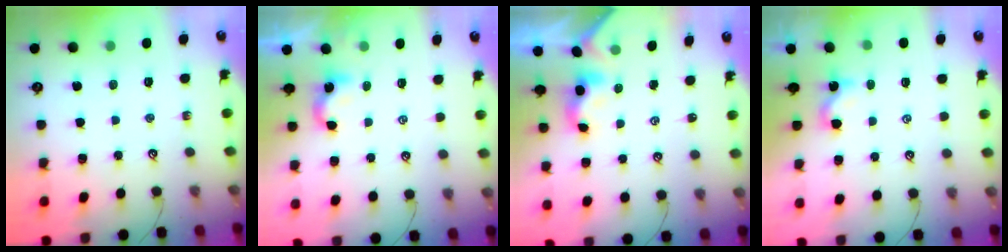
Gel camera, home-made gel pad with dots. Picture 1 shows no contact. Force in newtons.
{"total": 2.1, "press": 2.1, "slide": 0.4}
{"total": 0.9, "press": 0.9, "slide": 0.3}
{"total": 1.8, "press": 1.7, "slide": 0.3}